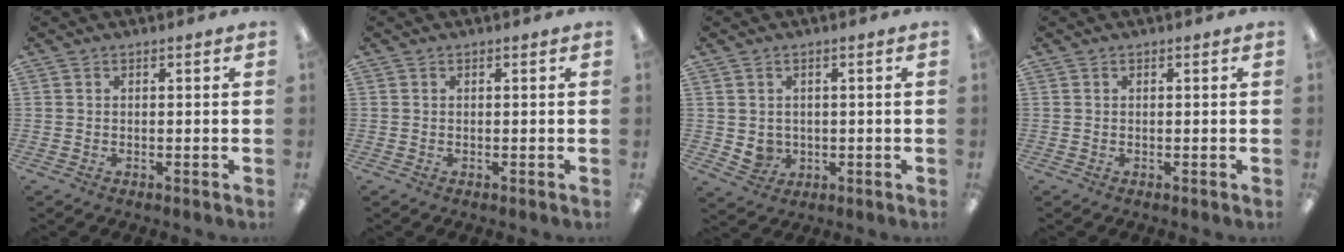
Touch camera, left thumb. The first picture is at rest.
{"total": 0.0}
{"total": 3.5, "force": [0.4, 3.3, 0.9], "torque": [-0.015, 0.002, 0.011]}
{"total": 0.0}